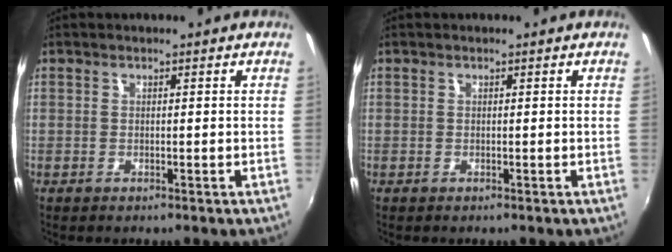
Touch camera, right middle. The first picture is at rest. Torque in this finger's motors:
{"motor_torque": [0.00, 0.00, 0.00, 0.00]}